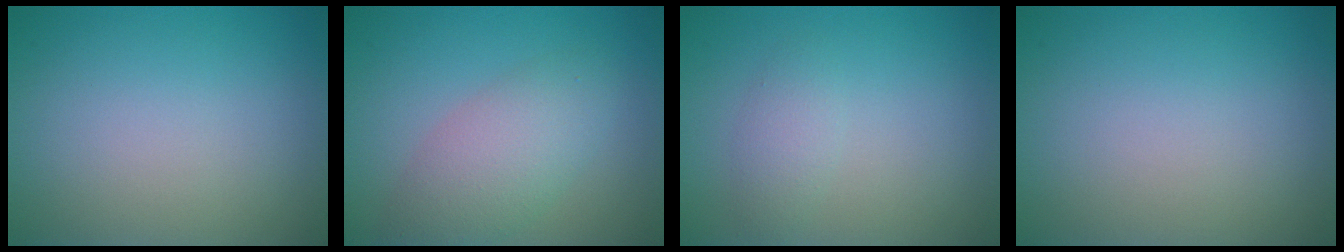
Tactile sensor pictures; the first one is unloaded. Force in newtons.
{"total": 4.4, "press": 4.4, "slide": 0.1}
{"total": 1.6, "press": 1.6, "slide": 0.0}
{"total": 0.0}